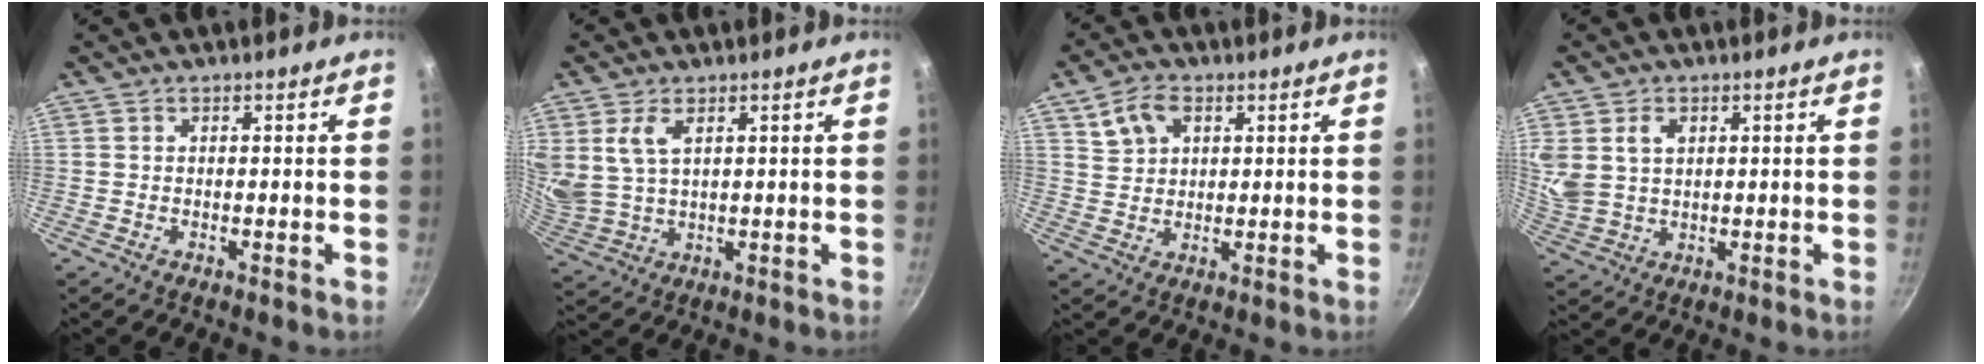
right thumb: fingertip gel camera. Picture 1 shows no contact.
{"total": 6.7, "force": [2.8, 3.6, 4.9], "torque": [-0.095, -0.017, 0.067]}
{"total": 6.1, "force": [2.8, 4.2, 3.5], "torque": [-0.051, -0.001, 0.051]}
{"total": 7.9, "force": [2.7, 5.6, 4.8], "torque": [-0.087, -0.012, 0.059]}